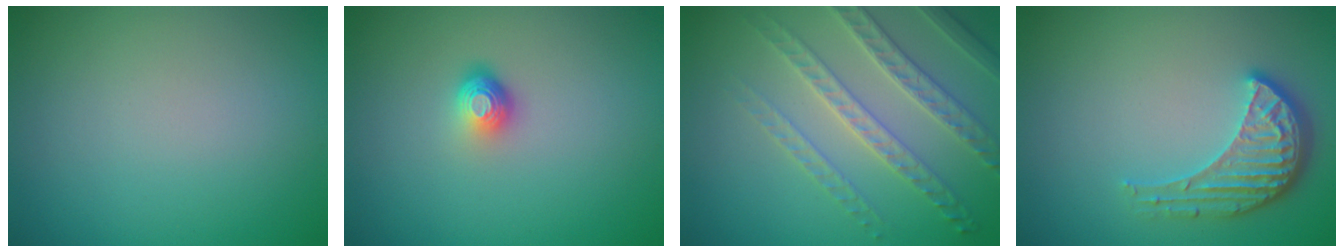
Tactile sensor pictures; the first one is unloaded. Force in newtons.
{"total": 1.8, "press": 1.2, "slide": 1.4}
{"total": 4.1, "press": 3.6, "slide": 2.1}
{"total": 3.9, "press": 3.2, "slide": 2.3}